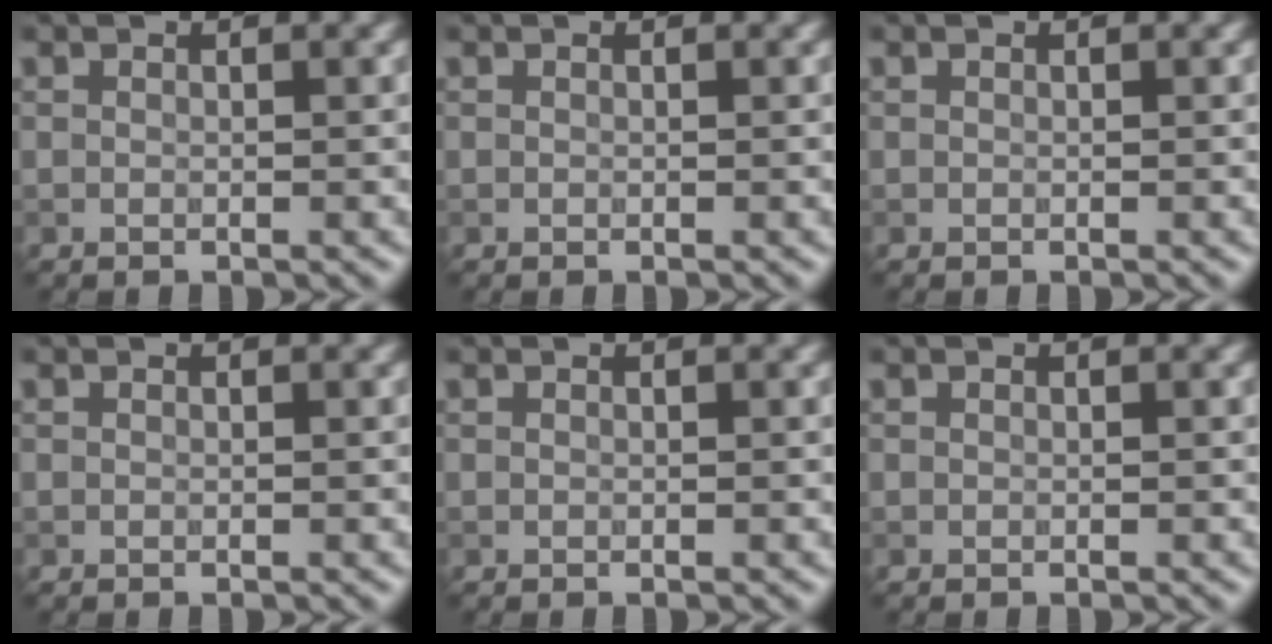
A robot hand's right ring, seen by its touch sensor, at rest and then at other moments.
{"total": 0.0}
{"total": 0.0}
{"total": 0.0}
{"total": 0.0}
{"total": 0.0}